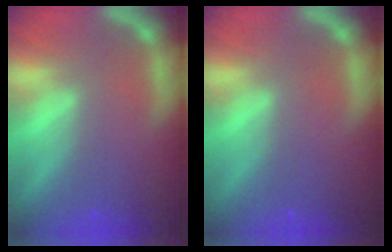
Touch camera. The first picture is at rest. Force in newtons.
{"total": 0.0}